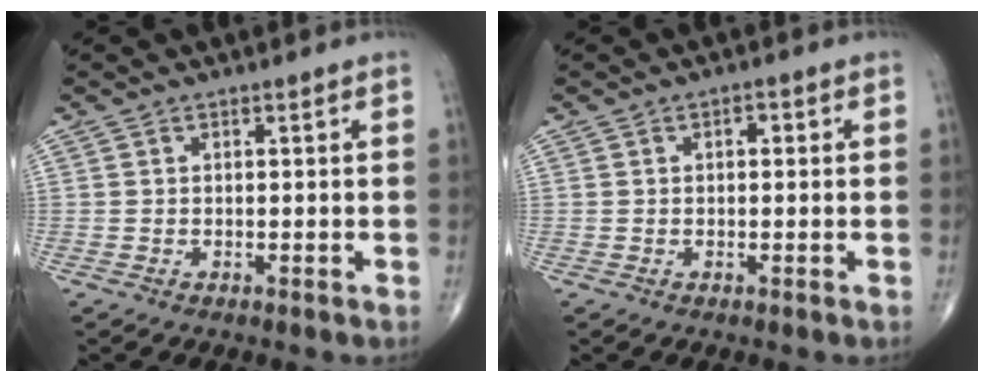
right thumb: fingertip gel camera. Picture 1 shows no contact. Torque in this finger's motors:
{"motor_torque": [-0.12, 0.33, 0.11, 0.00, 0.02]}